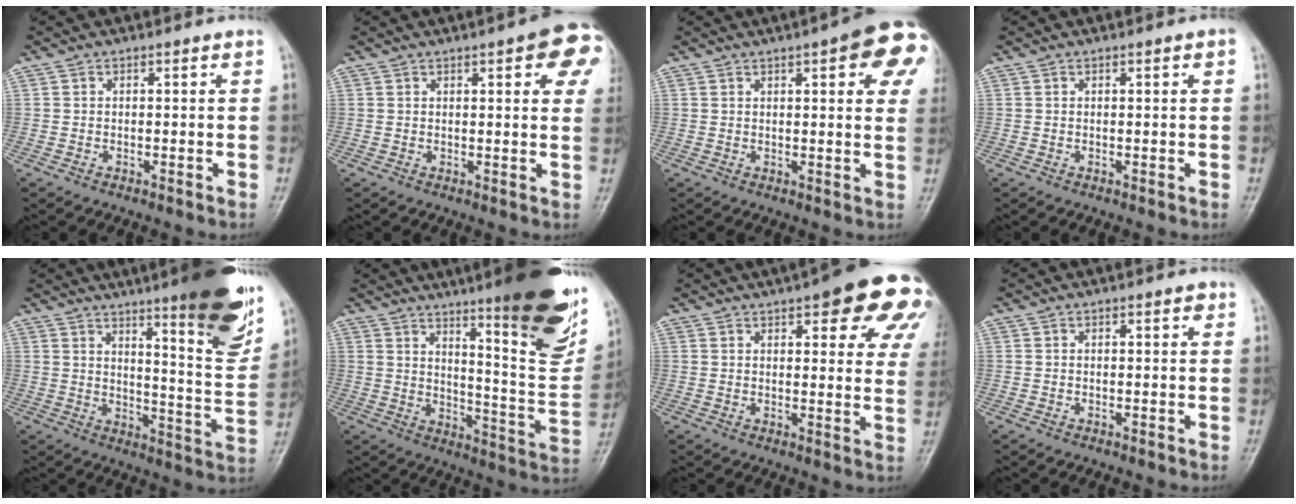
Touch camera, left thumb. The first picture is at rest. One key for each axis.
{"total": 11.2, "fx": 4.6, "fy": 3.3, "fz": 9.7, "tx": -0.089, "ty": -0.008, "tz": 0.045}
{"total": 15.1, "fx": 6.1, "fy": 4.5, "fz": 13.0, "tx": -0.137, "ty": -0.009, "tz": 0.065}
{"total": 1.0, "fx": 0.3, "fy": 0.2, "fz": 0.9, "tx": -0.015, "ty": 0.002, "tz": 0.003}
{"total": 20.1, "fx": 12.7, "fy": 3.0, "fz": 15.3, "tx": -0.176, "ty": -0.074, "tz": 0.178}
{"total": 24.6, "fx": 15.0, "fy": 4.0, "fz": 19.1, "tx": -0.235, "ty": -0.080, "tz": 0.215}
{"total": 20.2, "fx": 10.7, "fy": 6.6, "fz": 15.9, "tx": -0.169, "ty": -0.017, "tz": 0.119}
{"total": 1.3, "fx": 0.7, "fy": 0.4, "fz": 1.1, "tx": -0.012, "ty": 0.000, "tz": 0.008}